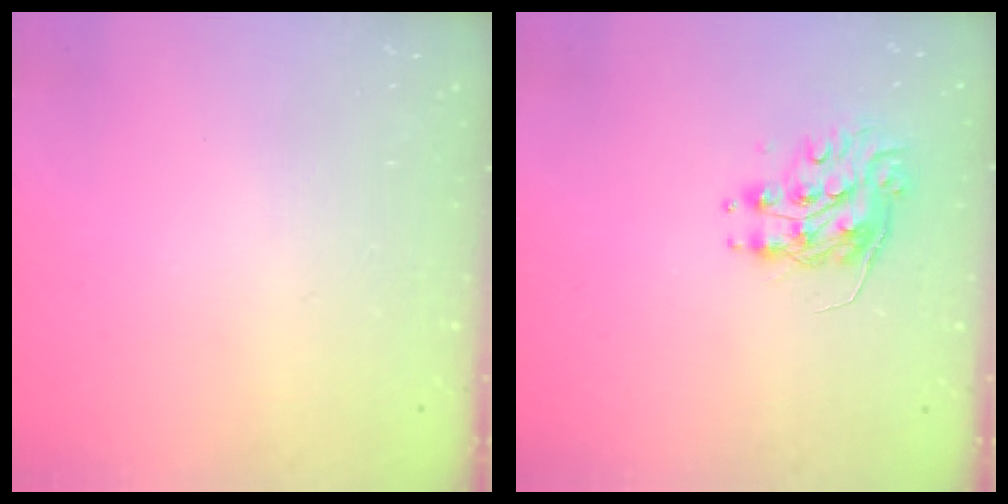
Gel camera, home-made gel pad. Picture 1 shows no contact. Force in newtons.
{"total": 8.8, "press": 8.7, "slide": 0.4}